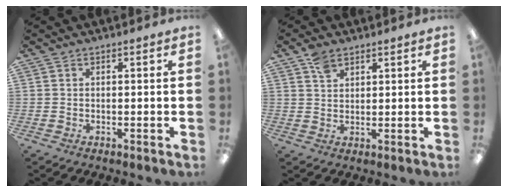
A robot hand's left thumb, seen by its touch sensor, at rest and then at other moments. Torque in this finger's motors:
{"motor_torque": [0.36, 0.13, 0.40, -0.09, 0.00]}